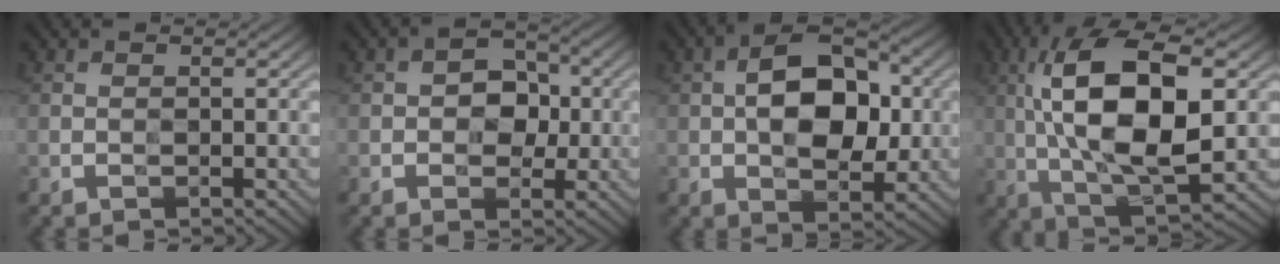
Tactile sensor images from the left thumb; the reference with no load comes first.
{"total": 4.6, "force": [-0.1, 3.4, 3.1], "torque": [-0.042, 0.003, -0.014]}
{"total": 10.4, "force": [0.6, 6.1, 8.4], "torque": [-0.135, 0.008, 0.002]}
{"total": 15.3, "force": [1.6, 6.2, 13.8], "torque": [-0.256, 0.011, 0.023]}